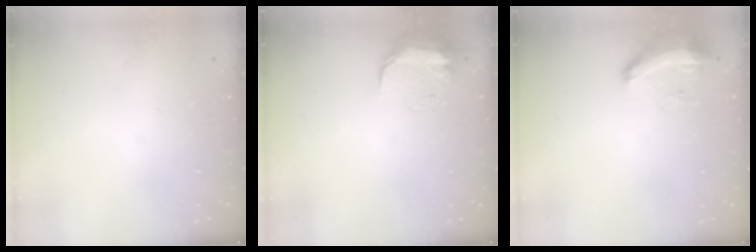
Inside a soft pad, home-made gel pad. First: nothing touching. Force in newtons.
{"total": 9.5, "press": 9.4, "slide": 1.7}
{"total": 8.6, "press": 8.5, "slide": 1.2}